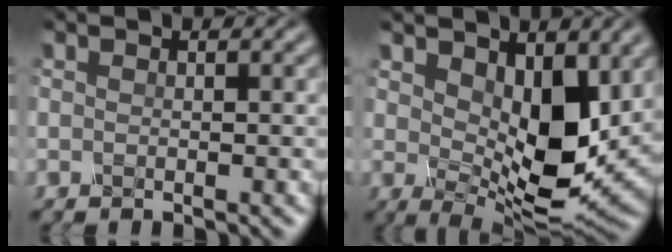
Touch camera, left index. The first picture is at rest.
{"total": 7.8, "force": [1.8, 4.0, 6.5], "torque": [-0.118, -0.011, 0.040]}